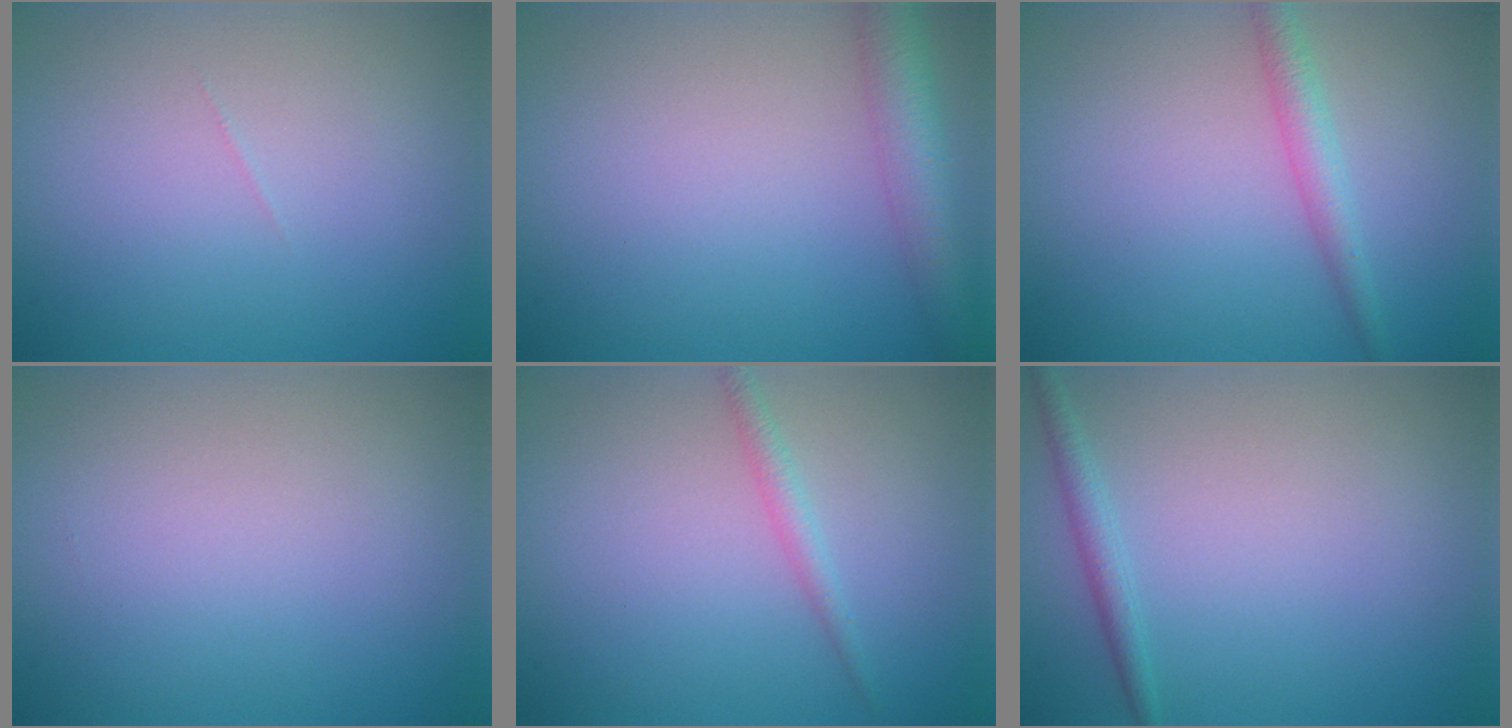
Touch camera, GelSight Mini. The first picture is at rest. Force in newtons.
{"total": 4.2, "press": 4.2, "slide": 0.2}
{"total": 2.3, "press": 2.3, "slide": 0.1}
{"total": 0.0}
{"total": 1.4, "press": 1.4, "slide": 0.0}
{"total": 1.5, "press": 1.5, "slide": 0.1}